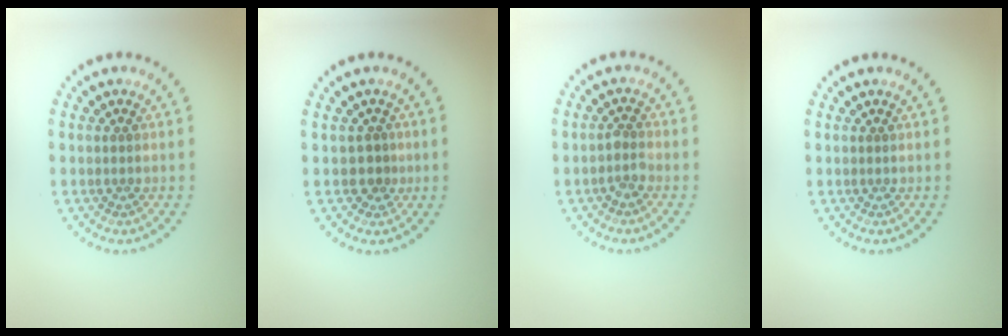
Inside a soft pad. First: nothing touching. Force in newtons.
{"total": 1.0, "press": 0.7, "slide": 0.7}
{"total": 1.2, "press": 1.1, "slide": 0.5}
{"total": 0.0}